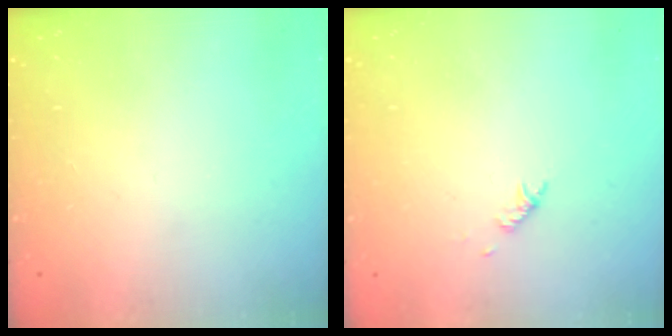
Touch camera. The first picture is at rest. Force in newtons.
{"total": 2.8, "press": 2.7, "slide": 0.6}